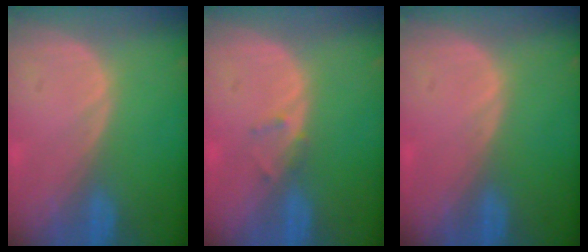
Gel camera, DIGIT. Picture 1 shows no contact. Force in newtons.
{"total": 1.3, "press": 1.1, "slide": 0.8}
{"total": 0.0}